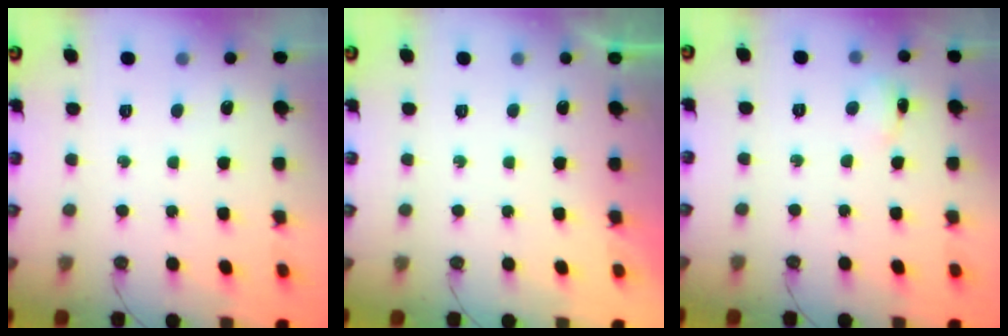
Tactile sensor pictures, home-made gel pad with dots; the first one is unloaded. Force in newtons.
{"total": 0.0}
{"total": 2.4, "press": 2.3, "slide": 0.5}